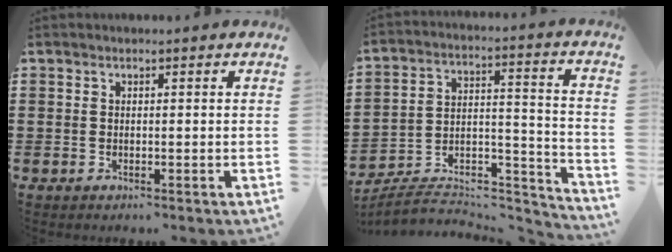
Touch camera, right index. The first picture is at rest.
{"total": 6.8, "force": [-5.9, 2.5, 2.3], "torque": [-0.038, 0.007, -0.115]}